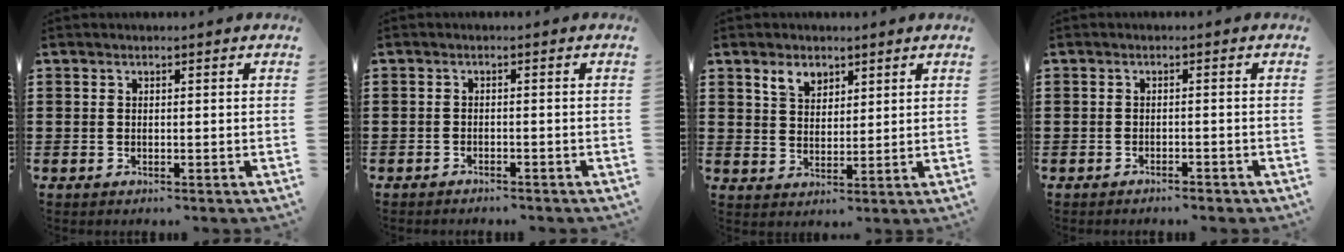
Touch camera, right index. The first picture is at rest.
{"total": 1.1, "force": [-1.1, 0.2, 0.0], "torque": [-0.004, 0.002, -0.023]}
{"total": 3.8, "force": [2.7, 2.3, 1.4], "torque": [-0.038, 0.008, 0.051]}
{"total": 1.1, "force": [-1.1, 0.1, 0.3], "torque": [-0.010, 0.001, -0.022]}